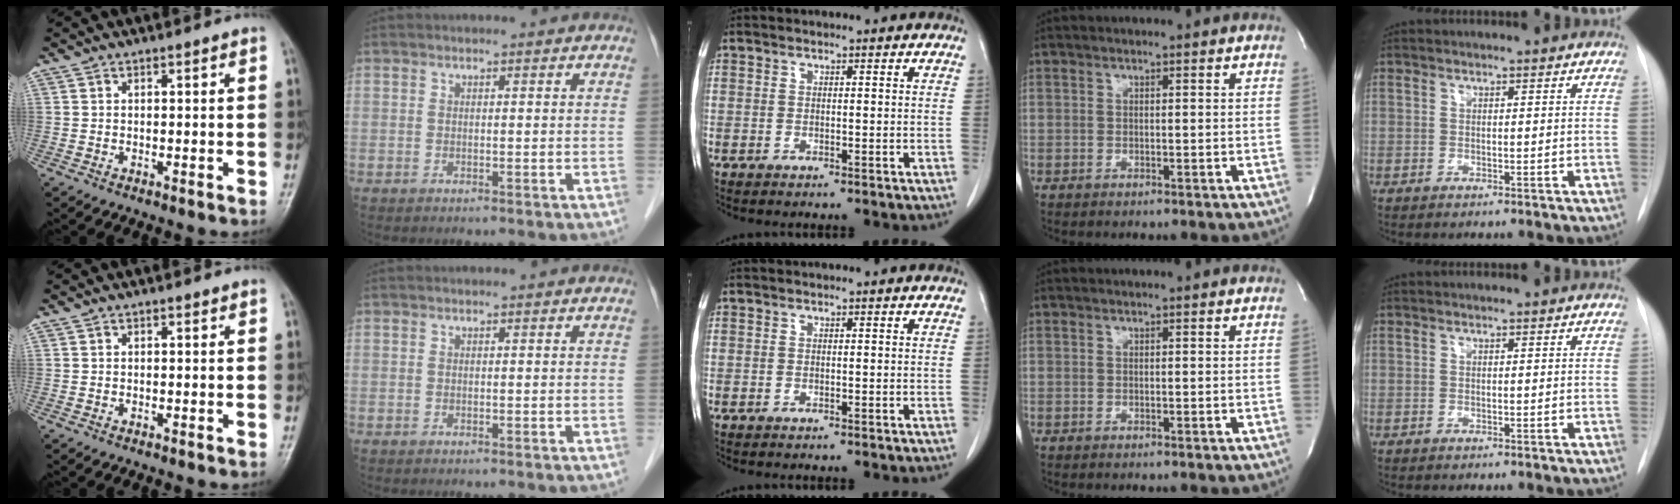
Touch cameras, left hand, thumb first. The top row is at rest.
{}